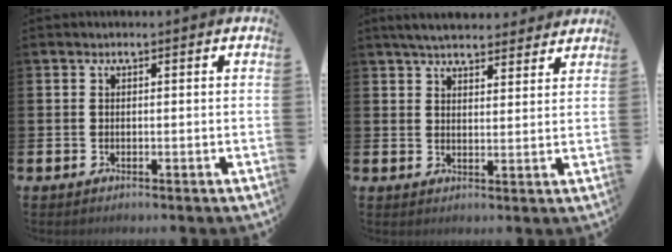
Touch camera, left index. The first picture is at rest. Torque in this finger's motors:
{"motor_torque": [0.27, -0.40, 0.69, 0.16]}